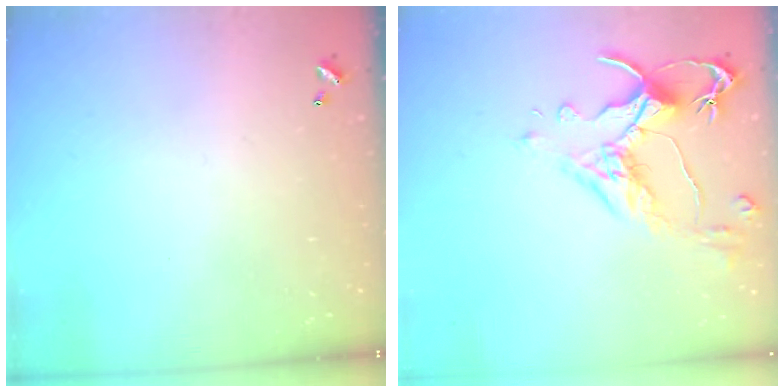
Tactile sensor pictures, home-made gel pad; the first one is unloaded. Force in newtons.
{"total": 2.5, "press": 2.1, "slide": 1.2}